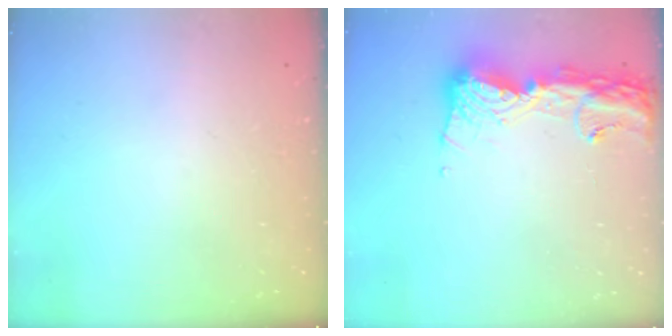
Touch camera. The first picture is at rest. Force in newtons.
{"total": 15.5, "press": 15.4, "slide": 1.5}